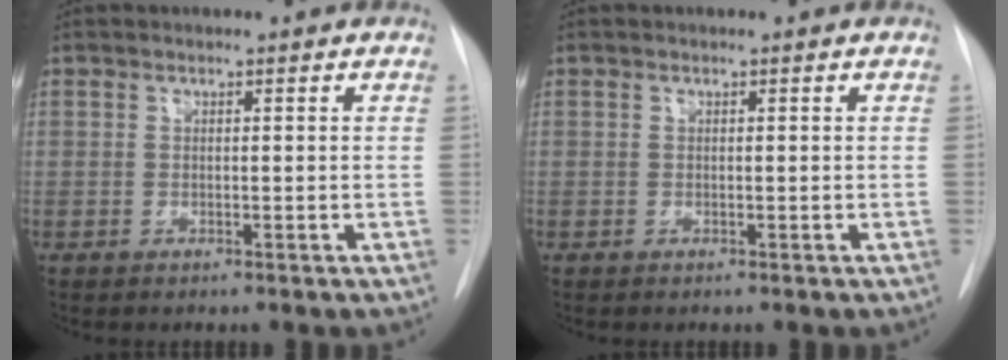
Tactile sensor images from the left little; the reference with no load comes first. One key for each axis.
{"total": 0.0}